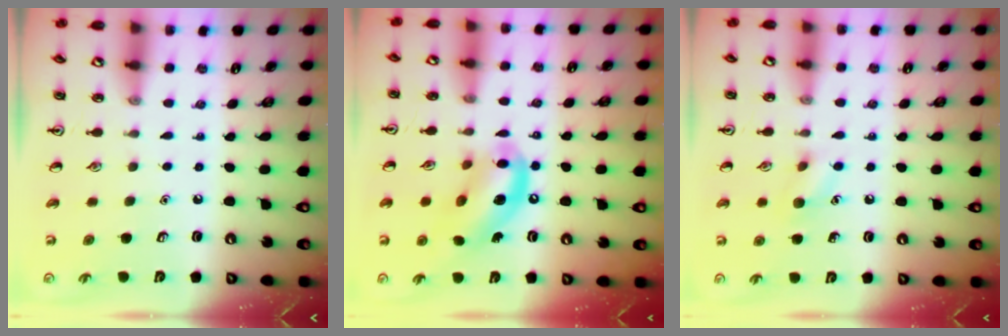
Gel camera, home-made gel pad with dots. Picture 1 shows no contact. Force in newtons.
{"total": 12.2, "press": 11.5, "slide": 4.1}
{"total": 6.9, "press": 6.7, "slide": 1.5}